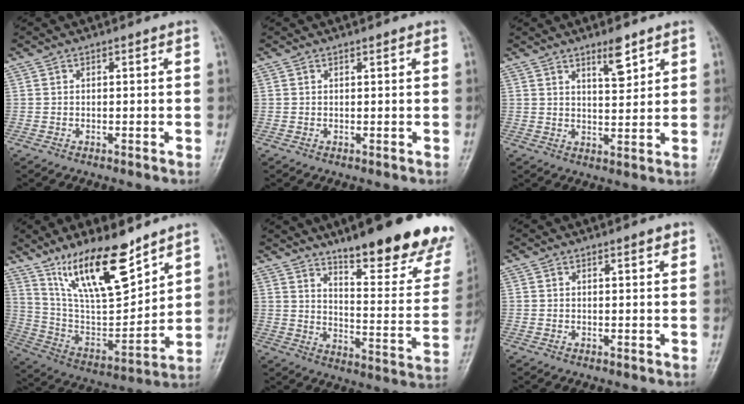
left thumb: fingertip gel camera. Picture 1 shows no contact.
{"total": 0.5, "force": [0.5, 0.1, 0.3], "torque": [-0.007, -0.003, 0.005]}
{"total": 5.2, "force": [3.4, 1.5, 3.6], "torque": [-0.047, -0.027, 0.058]}
{"total": 18.5, "force": [12.9, 5.4, 12.1], "torque": [-0.178, -0.072, 0.248]}
{"total": 23.9, "force": [16.8, 5.5, 16.1], "torque": [-0.184, -0.106, 0.238]}
{"total": 1.5, "force": [1.0, 0.3, 1.1], "torque": [-0.013, -0.005, 0.014]}